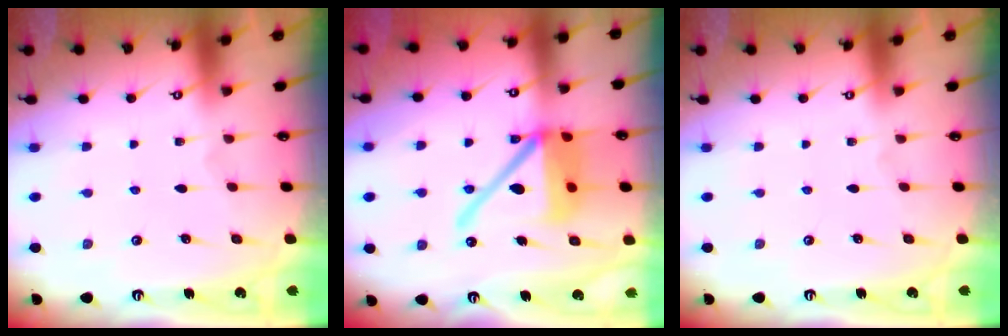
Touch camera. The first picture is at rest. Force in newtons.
{"total": 16.1, "press": 15.9, "slide": 2.3}
{"total": 0.0}